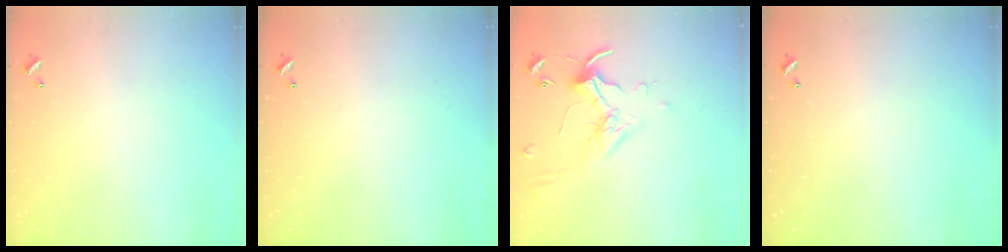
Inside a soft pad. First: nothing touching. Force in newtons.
{"total": 0.0}
{"total": 0.5, "press": 0.4, "slide": 0.4}
{"total": 0.0}